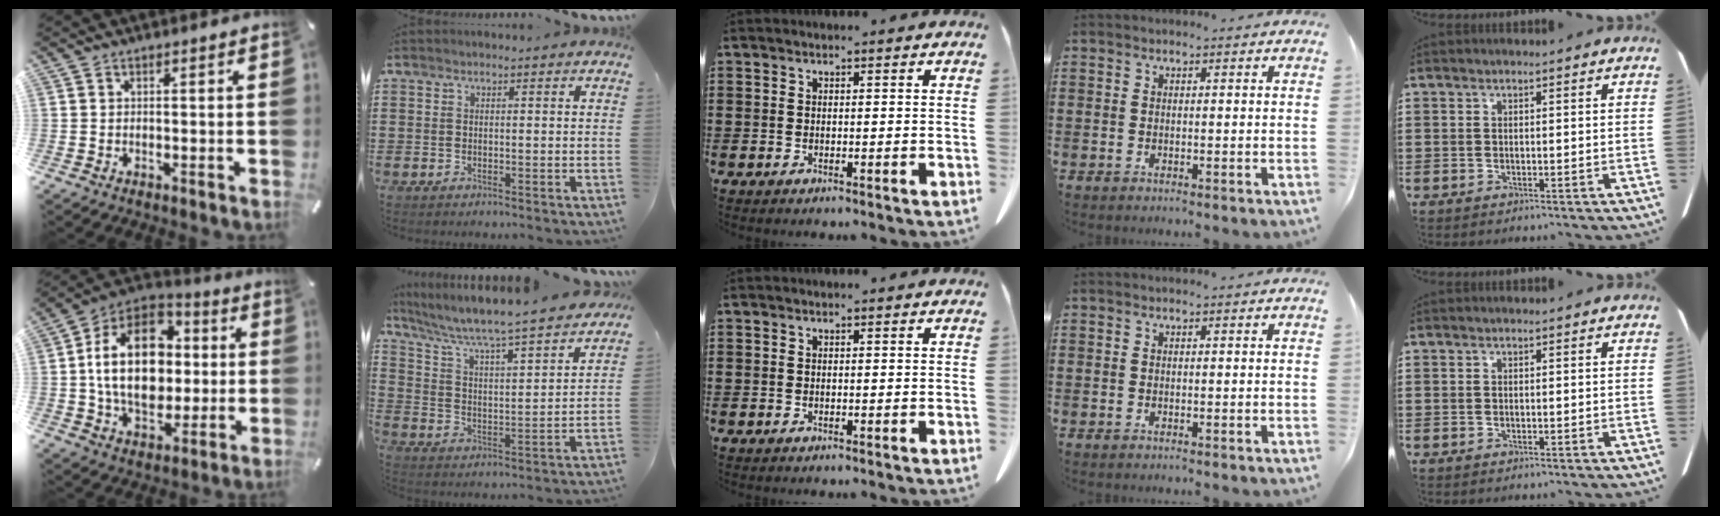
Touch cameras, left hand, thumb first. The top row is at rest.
{"thumb": {"total": 22.2, "force": [0.9, 16.0, 15.4], "torque": [-0.292, 0.011, 0.016]}, "index": {"total": 5.6, "force": [5.0, -0.1, 2.4], "torque": [-0.072, -0.048, 0.075]}}